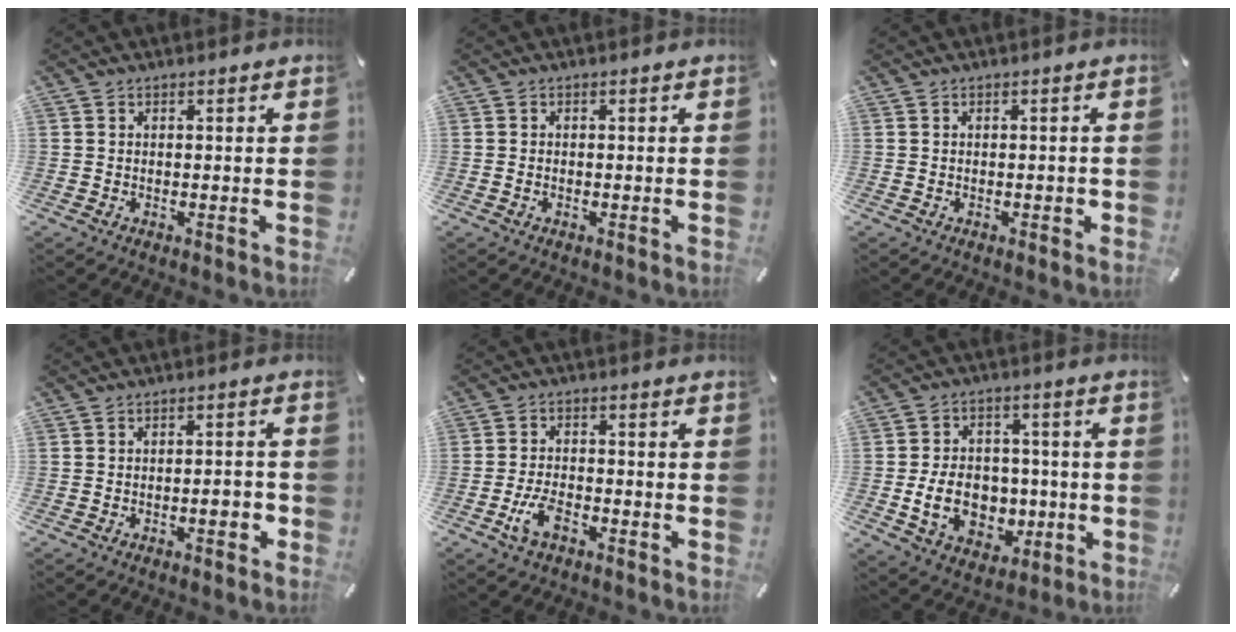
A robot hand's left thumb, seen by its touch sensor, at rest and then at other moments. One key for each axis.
{"total": 0.9, "fx": -0.3, "fy": 0.5, "fz": 0.6, "tx": -0.013, "ty": -0.001, "tz": -0.006}
{"total": 0.9, "fx": -0.3, "fy": 0.5, "fz": 0.7, "tx": -0.010, "ty": 0.001, "tz": -0.006}
{"total": 3.7, "fx": -1.7, "fy": 1.3, "fz": 3.0, "tx": -0.049, "ty": 0.008, "tz": -0.030}
{"total": 6.4, "fx": -3.2, "fy": 3.3, "fz": 4.5, "tx": -0.103, "ty": 0.009, "tz": -0.062}
{"total": 13.2, "fx": -2.3, "fy": 10.5, "fz": 7.7, "tx": -0.145, "ty": 0.013, "tz": -0.030}